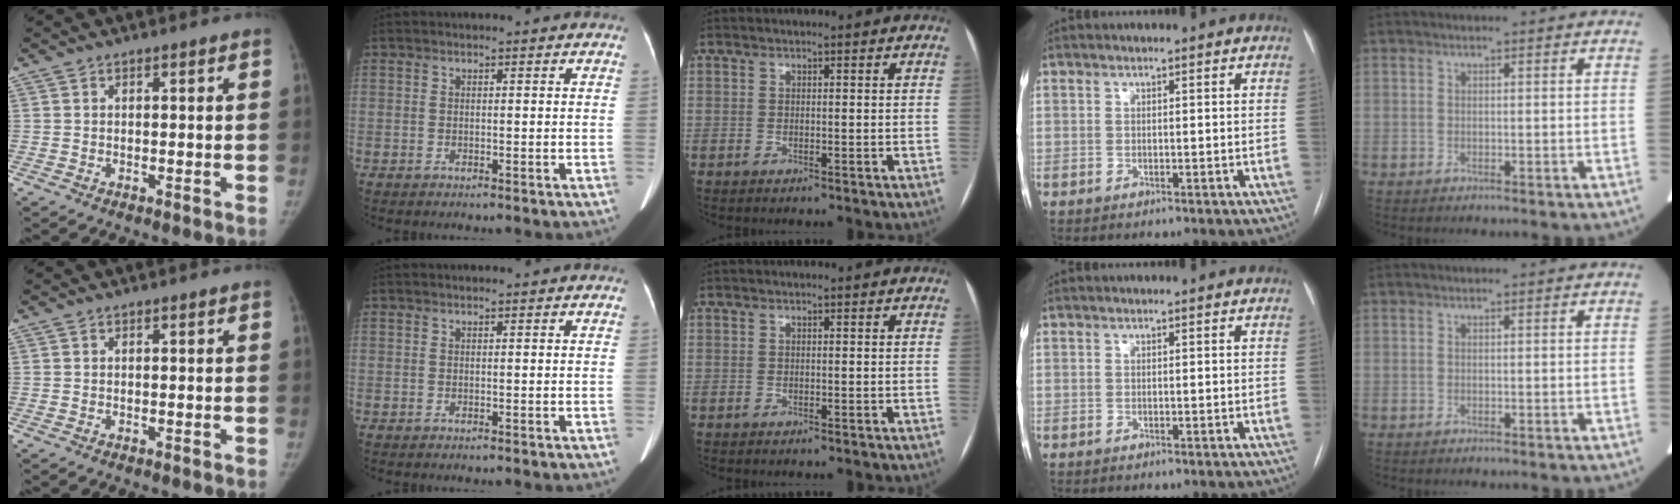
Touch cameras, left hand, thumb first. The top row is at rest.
{}